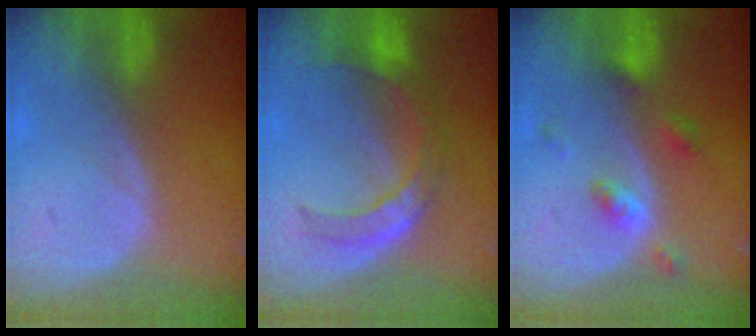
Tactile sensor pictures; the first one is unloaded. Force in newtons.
{"total": 7.0, "press": 6.8, "slide": 1.4}
{"total": 4.3, "press": 3.9, "slide": 1.7}